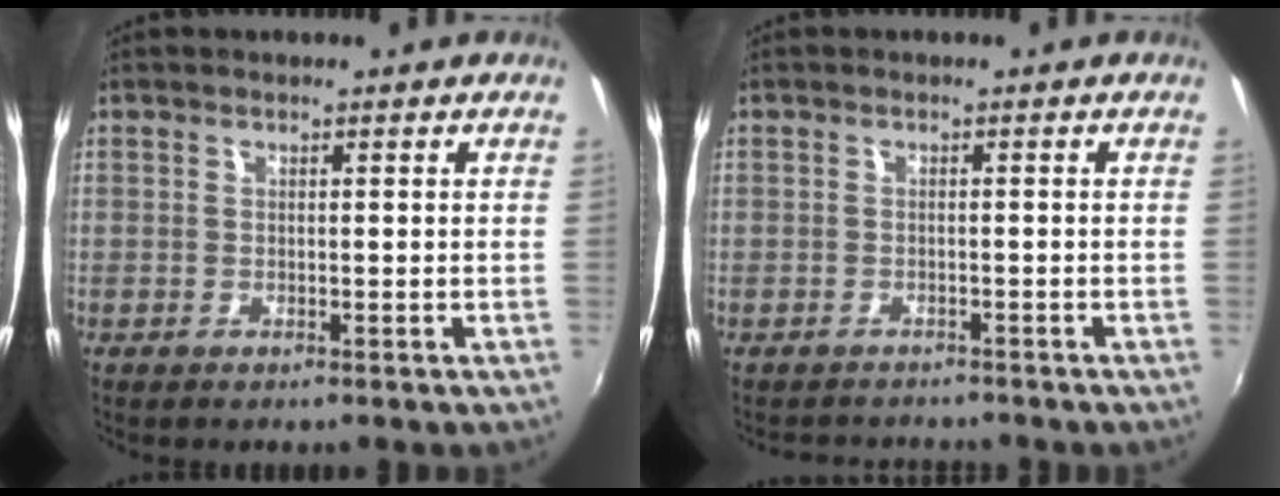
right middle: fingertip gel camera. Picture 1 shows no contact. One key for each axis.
{"total": 3.3, "fx": -3.1, "fy": 1.0, "fz": 0.3, "tx": -0.017, "ty": -0.001, "tz": -0.050}